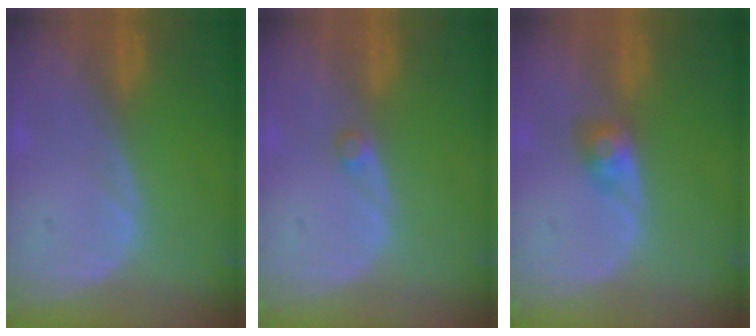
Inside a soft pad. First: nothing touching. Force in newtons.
{"total": 1.0, "press": 1.0, "slide": 0.2}
{"total": 2.9, "press": 2.6, "slide": 1.1}